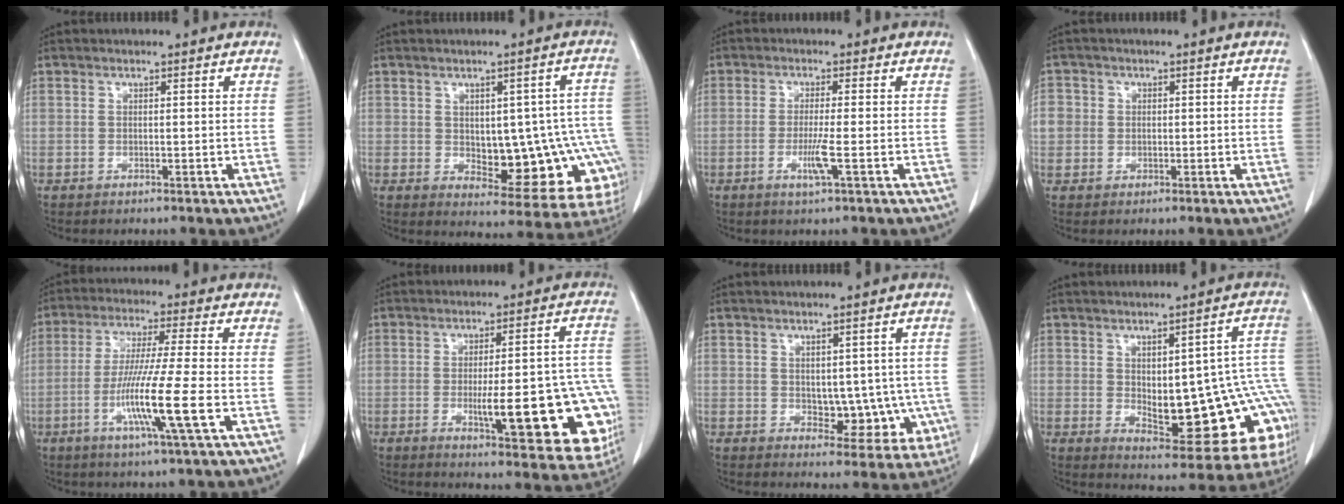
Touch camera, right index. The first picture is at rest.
{"total": 15.0, "force": [-2.2, 7.4, 12.8], "torque": [-0.107, 0.028, -0.005]}
{"total": 3.6, "force": [-1.2, -0.4, 3.4], "torque": [-0.069, -0.008, -0.024]}
{"total": 3.7, "force": [0.1, 3.6, 0.8], "torque": [-0.011, 0.012, 0.002]}
{"total": 11.2, "force": [-3.5, -1.1, 10.5], "torque": [-0.204, -0.020, -0.068]}
{"total": 19.9, "force": [-5.0, 4.4, 18.8], "torque": [-0.145, 0.022, -0.041]}
{"total": 7.5, "force": [-0.9, 4.8, 5.7], "torque": [-0.047, 0.011, 0.005]}
{"total": 19.2, "force": [-2.1, 6.9, 17.8], "torque": [-0.150, 0.030, 0.002]}